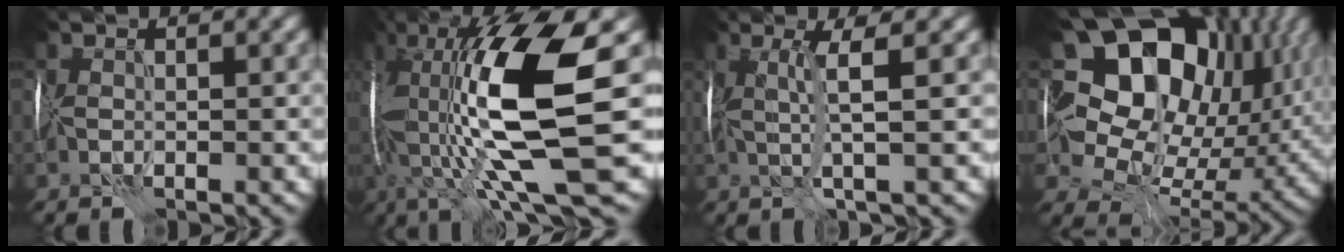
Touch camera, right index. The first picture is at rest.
{"total": 16.0, "force": [1.0, 5.0, 15.2], "torque": [-0.317, 0.010, 0.032]}
{"total": 3.2, "force": [0.7, 0.1, 3.1], "torque": [-0.060, 0.006, 0.019]}
{"total": 19.2, "force": [6.5, 13.7, 11.7], "torque": [-0.210, 0.034, 0.130]}